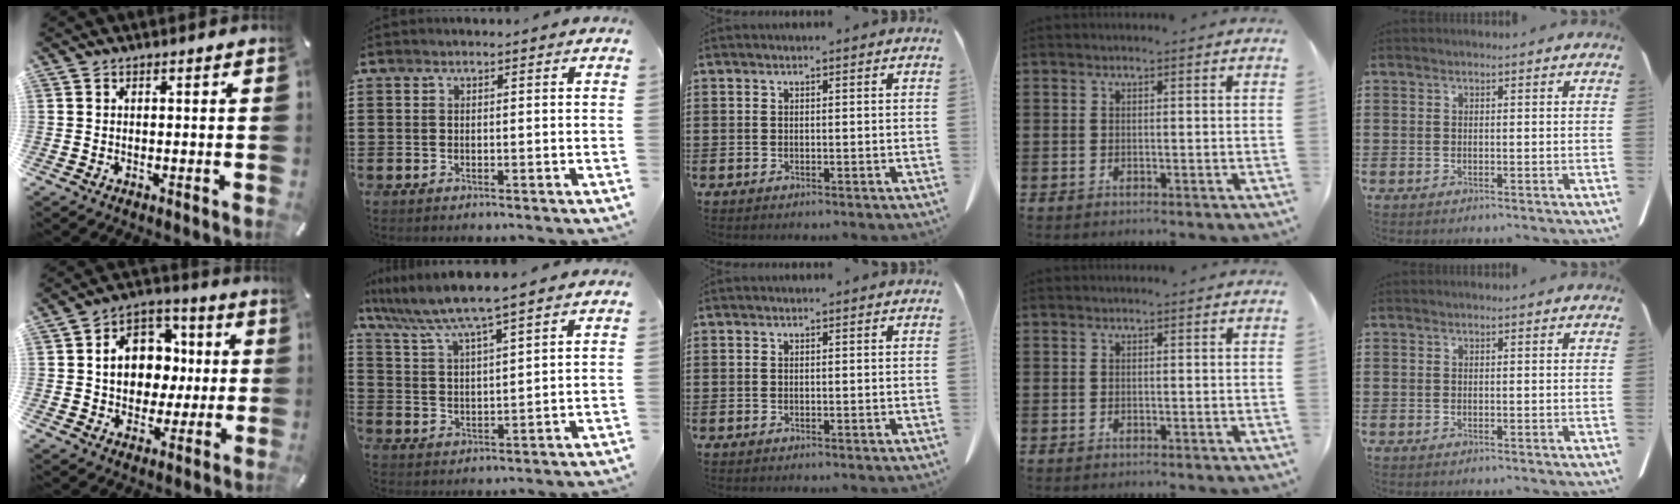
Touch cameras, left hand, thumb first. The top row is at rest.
{"thumb": {"total": 12.2, "force": [0.3, 10.5, 6.3], "torque": [-0.110, 0.013, 0.013]}, "index": {"total": 6.1, "force": [5.3, -0.3, 3.0], "torque": [-0.079, -0.027, 0.089]}}